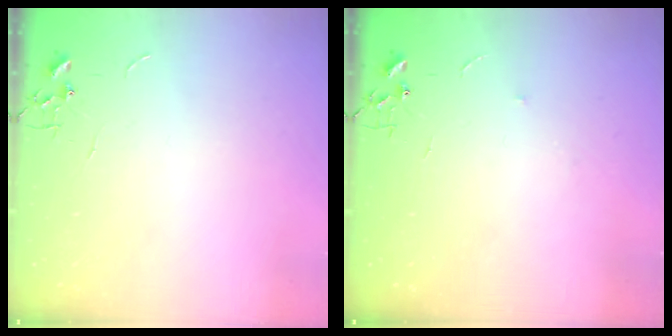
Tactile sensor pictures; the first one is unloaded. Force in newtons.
{"total": 3.7, "press": 3.7, "slide": 0.5}